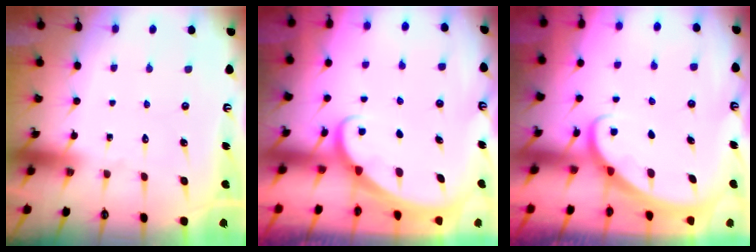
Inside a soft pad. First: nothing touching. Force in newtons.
{"total": 1.6, "press": 1.6, "slide": 0.0}
{"total": 2.3, "press": 2.3, "slide": 0.1}